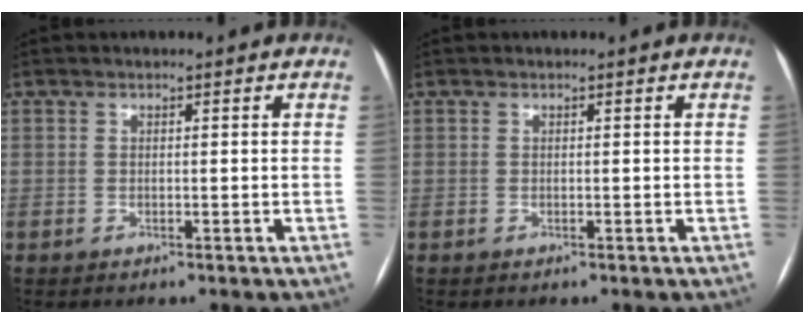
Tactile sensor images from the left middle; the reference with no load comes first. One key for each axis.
{"total": 0.0}